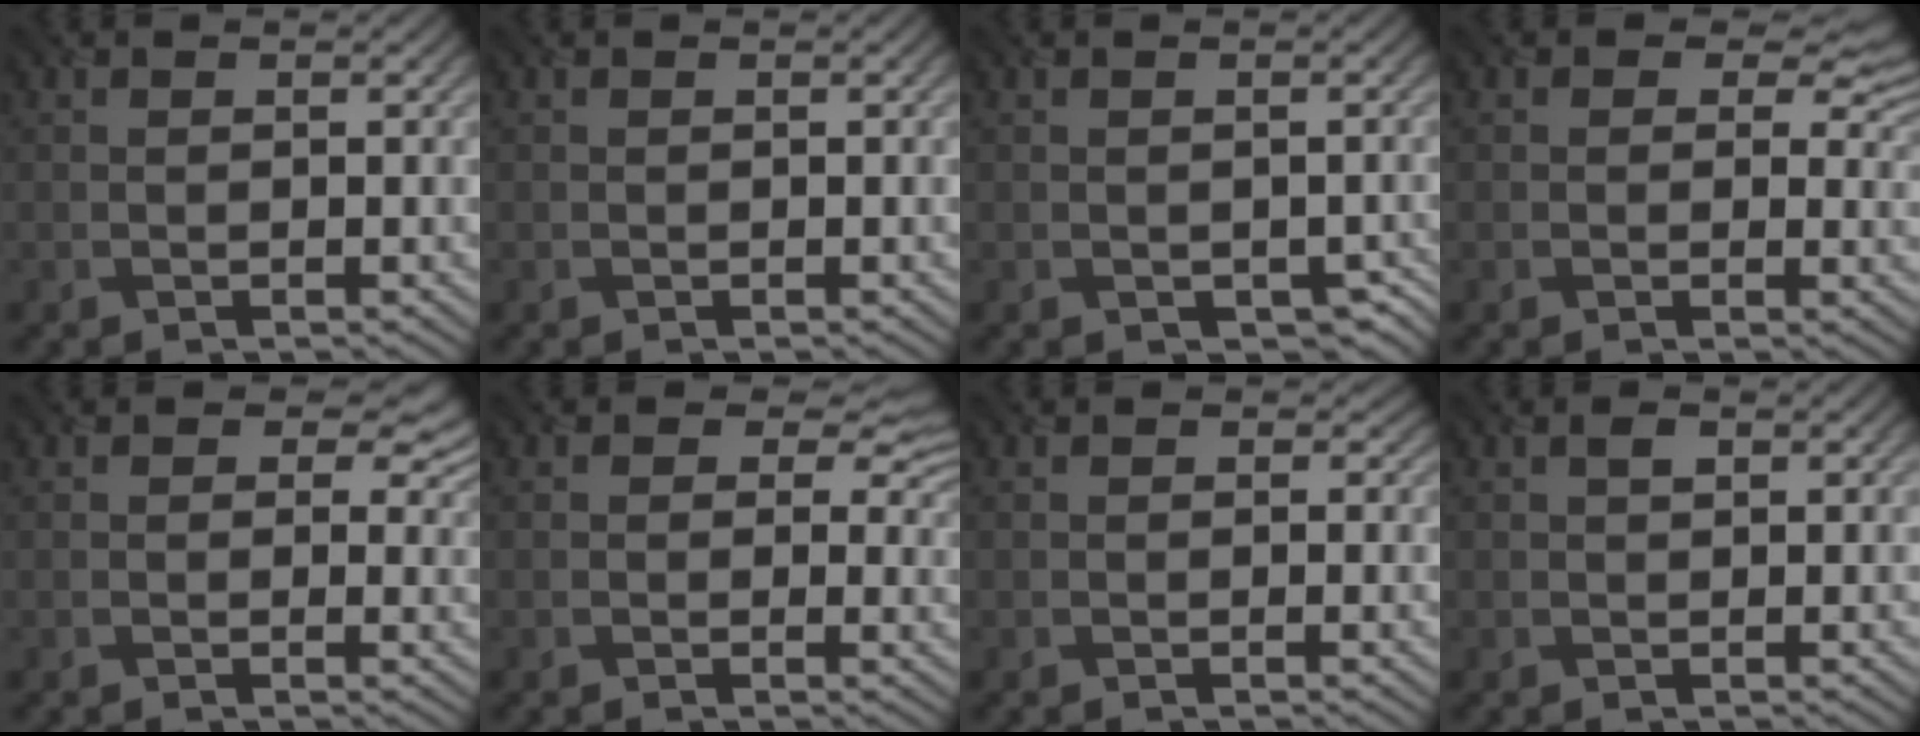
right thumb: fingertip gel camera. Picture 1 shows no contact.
{"total": 0.0}
{"total": 2.6, "force": [-1.4, 2.1, 0.9], "torque": [-0.023, -0.016, -0.012]}
{"total": 5.2, "force": [2.1, 3.6, 3.1], "torque": [-0.034, -0.005, 0.024]}
{"total": 3.7, "force": [1.2, 2.7, 2.3], "torque": [-0.024, -0.007, 0.012]}
{"total": 4.8, "force": [1.6, 3.5, 2.8], "torque": [-0.028, -0.002, 0.015]}
{"total": 0.7, "force": [-0.1, 0.7, 0.2], "torque": [0.000, -0.006, -0.003]}
{"total": 0.7, "force": [0.4, 0.4, 0.5], "torque": [-0.005, 0.000, 0.006]}